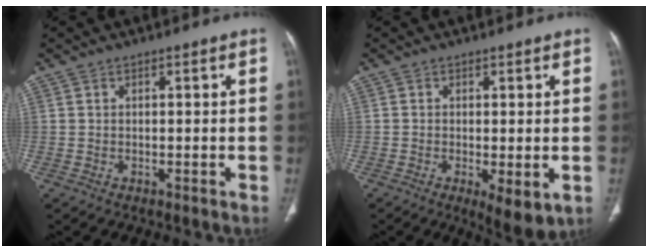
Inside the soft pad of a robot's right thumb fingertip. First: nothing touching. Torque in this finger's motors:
{"motor_torque": [-0.17, 0.44, -0.26, -0.16, 0.12]}